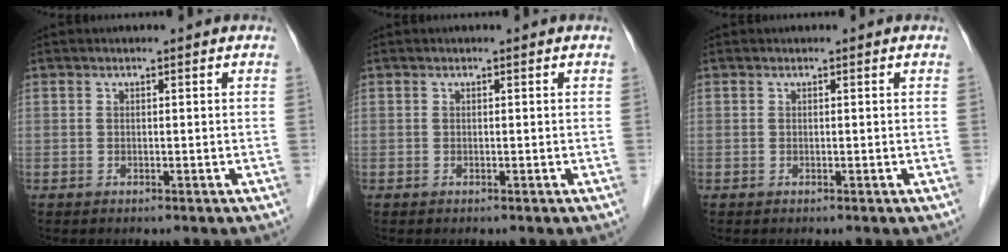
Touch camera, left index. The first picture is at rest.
{"total": 0.0}
{"total": 0.0}